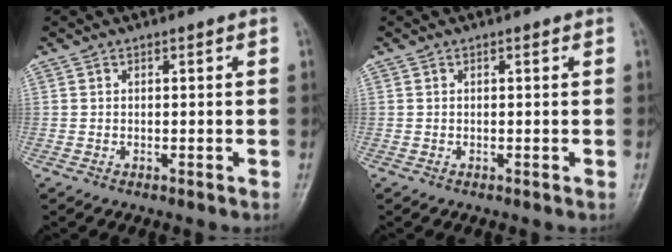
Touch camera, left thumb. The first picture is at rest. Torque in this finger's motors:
{"motor_torque": [-0.02, 0.02, 0.00, 0.00, 0.00]}